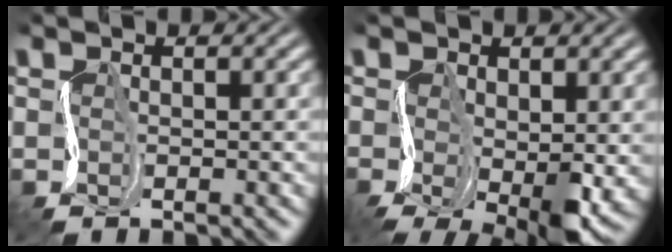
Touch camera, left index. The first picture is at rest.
{"total": 6.8, "force": [-2.0, 3.0, 5.7], "torque": [-0.097, -0.012, -0.031]}